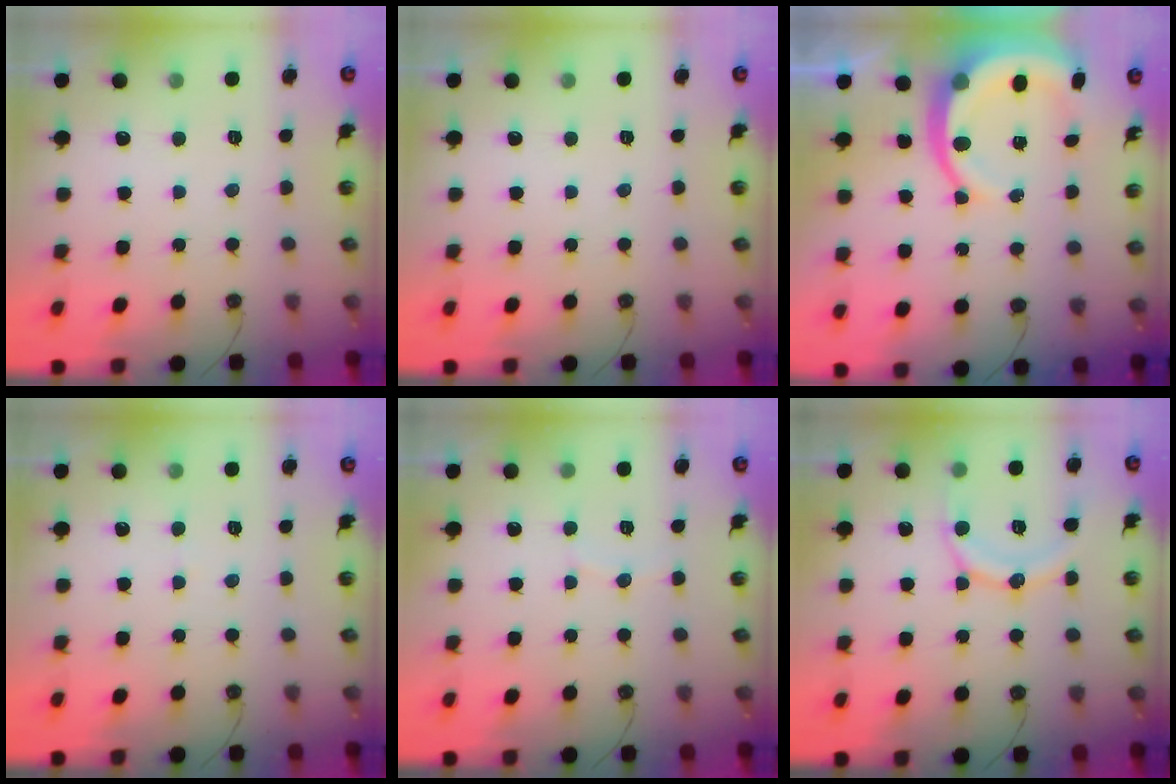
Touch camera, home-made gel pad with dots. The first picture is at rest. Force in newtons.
{"total": 0.0}
{"total": 12.1, "press": 11.9, "slide": 2.1}
{"total": 5.5, "press": 5.5, "slide": 0.6}
{"total": 4.4, "press": 4.4, "slide": 0.4}
{"total": 13.1, "press": 13.0, "slide": 1.5}